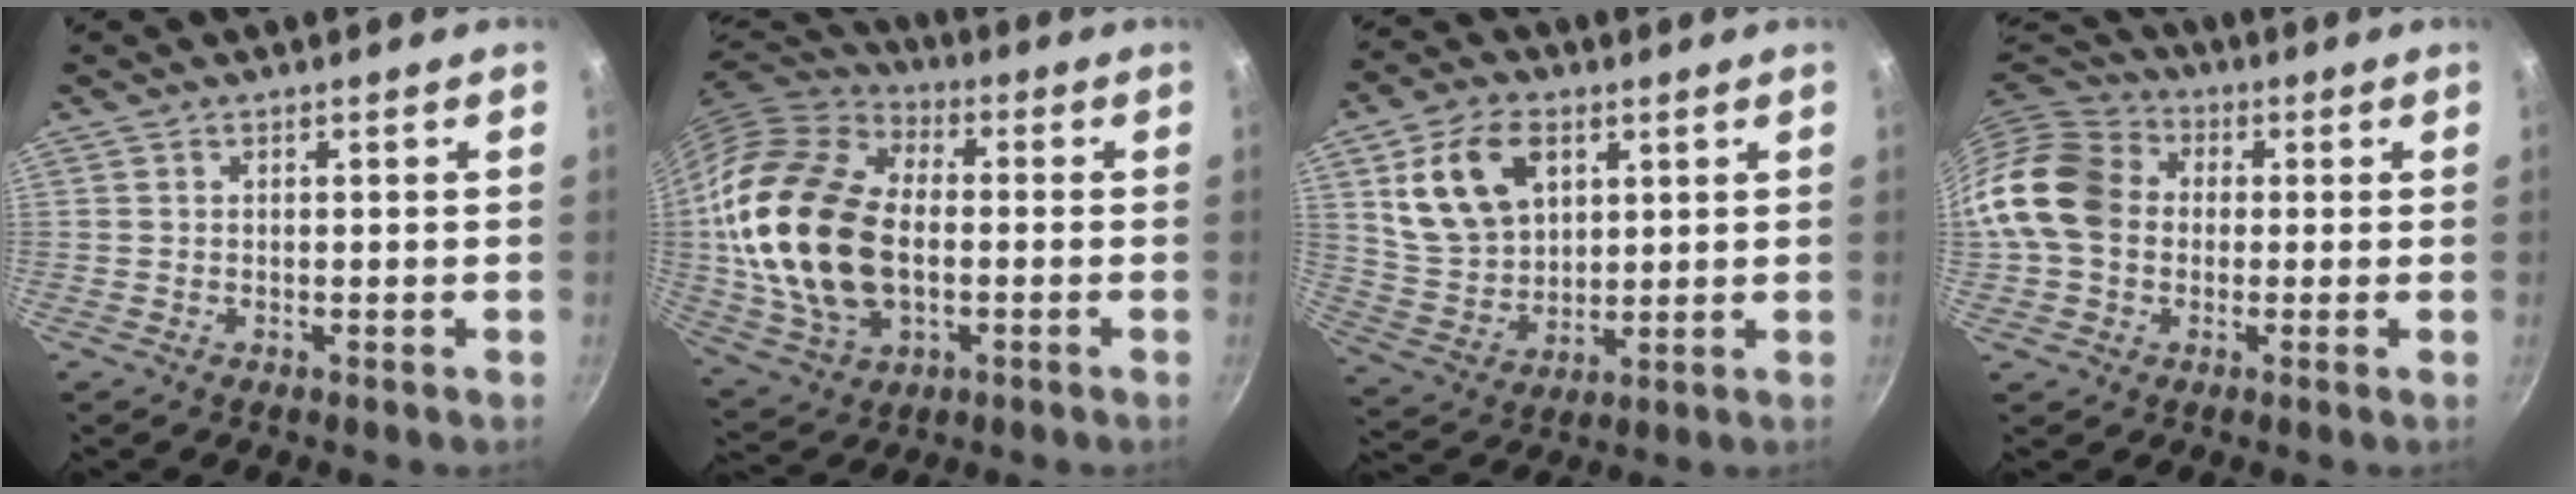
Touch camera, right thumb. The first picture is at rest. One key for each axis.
{"total": 23.8, "fx": -0.9, "fy": 15.6, "fz": 17.9, "tx": -0.337, "ty": 0.018, "tz": -0.011}
{"total": 15.0, "fx": 5.4, "fy": 10.1, "fz": 9.6, "tx": -0.153, "ty": -0.015, "tz": 0.110}
{"total": 15.1, "fx": 0.6, "fy": 12.2, "fz": 8.8, "tx": -0.150, "ty": 0.030, "tz": -0.003}